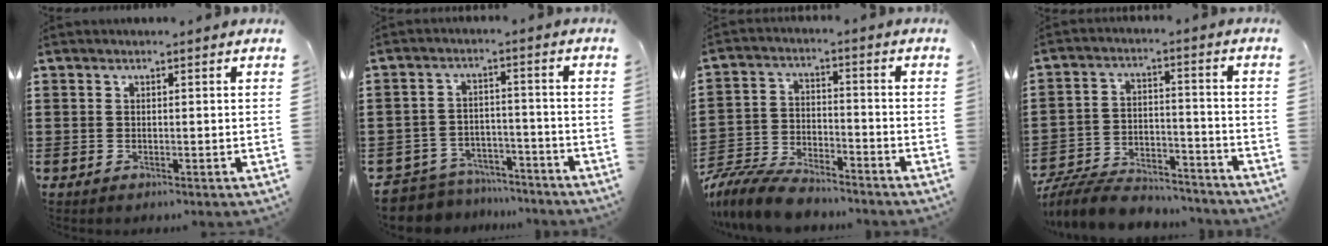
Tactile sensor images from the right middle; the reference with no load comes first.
{"total": 5.8, "force": [-5.7, 1.1, 0.1], "torque": [-0.017, 0.011, -0.121]}
{"total": 8.2, "force": [-7.7, 1.5, 2.2], "torque": [-0.058, 0.011, -0.155]}
{"total": 8.6, "force": [-8.2, 1.6, 2.2], "torque": [-0.046, 0.018, -0.161]}